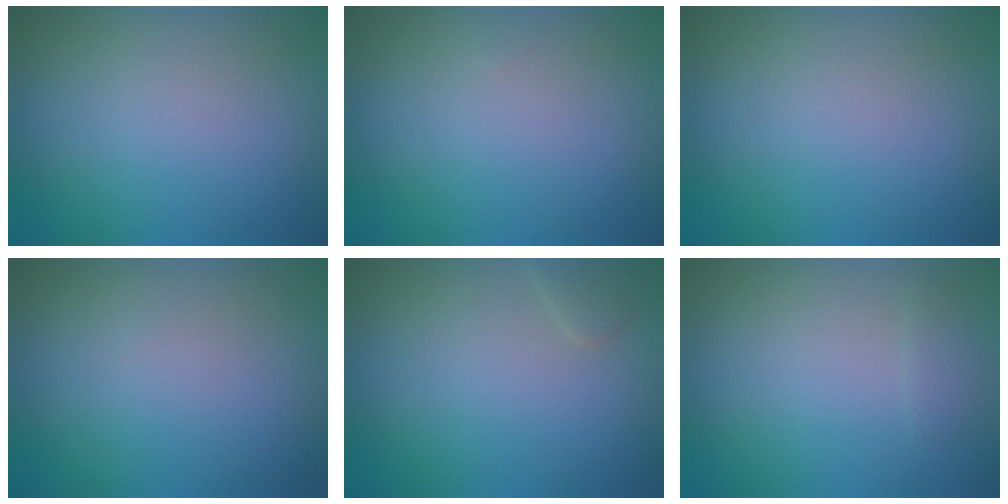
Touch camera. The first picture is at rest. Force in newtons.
{"total": 0.0}
{"total": 0.0}
{"total": 0.0}
{"total": 0.8, "press": 0.8, "slide": 0.0}
{"total": 0.6, "press": 0.6, "slide": 0.0}